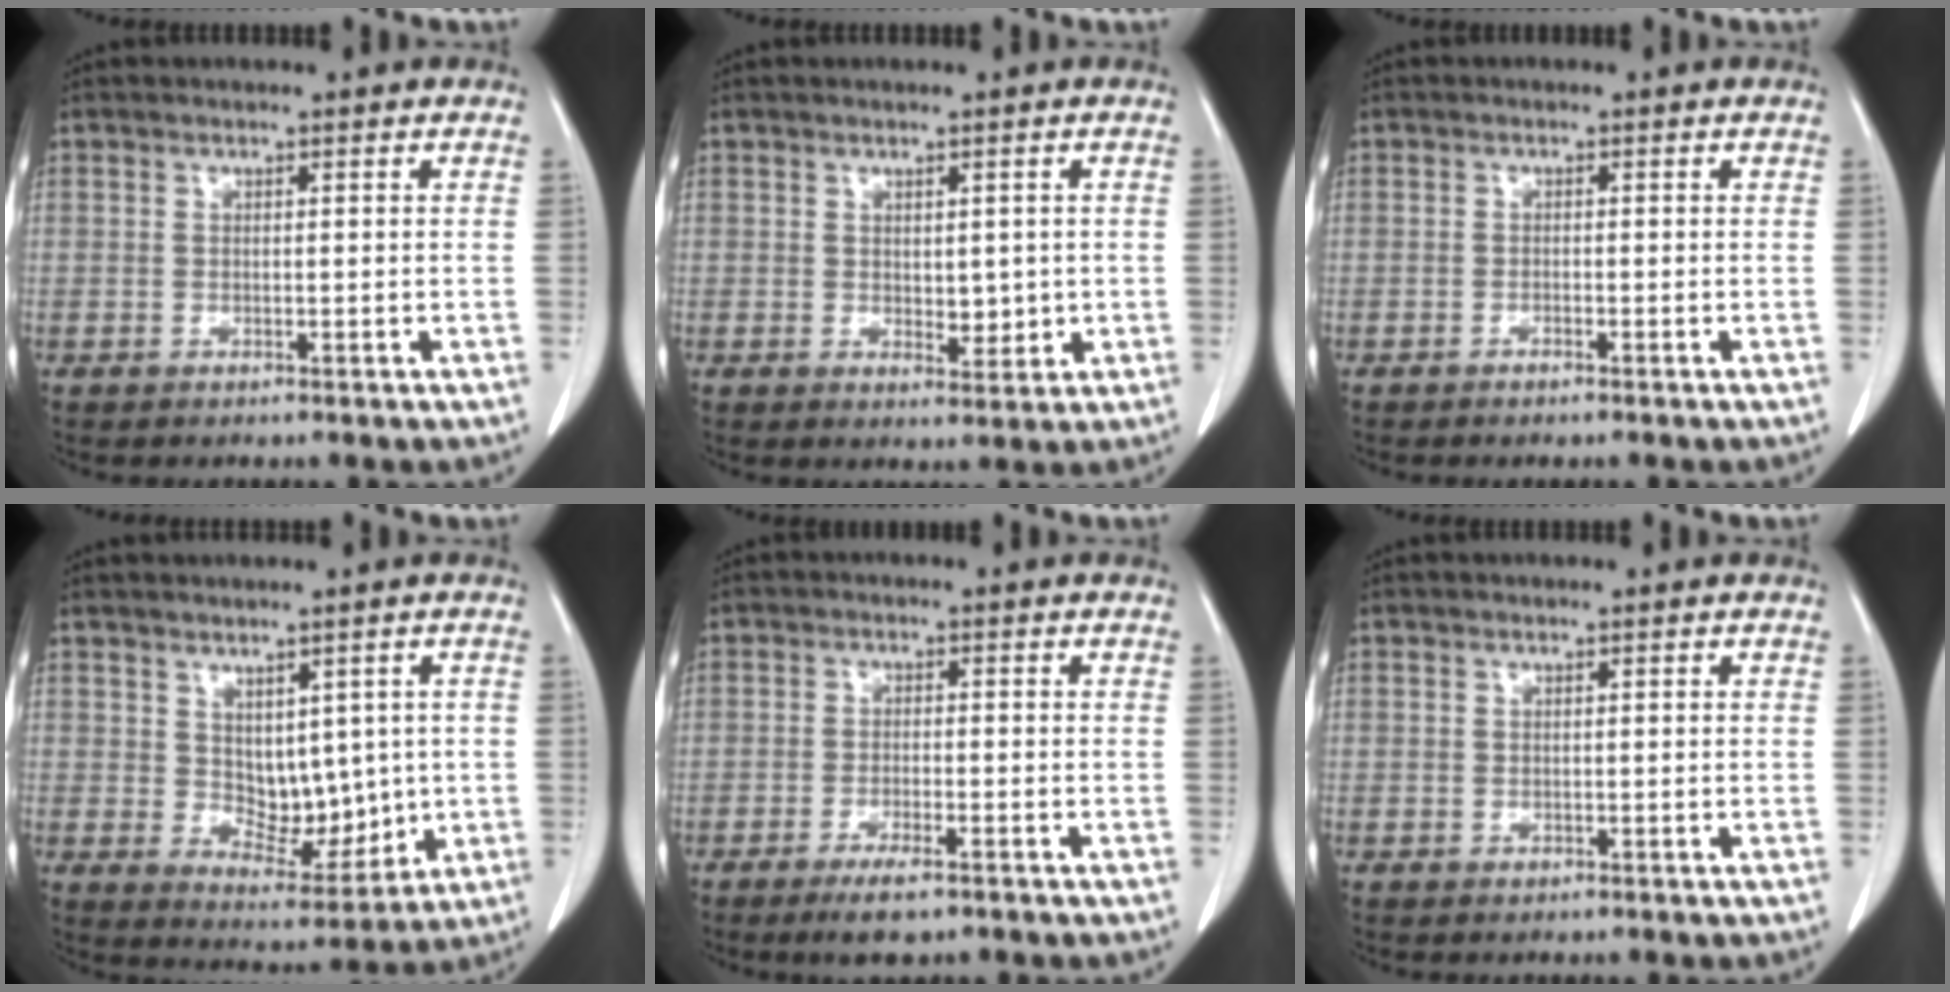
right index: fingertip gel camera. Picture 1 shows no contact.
{"total": 3.0, "force": [0.1, 1.7, 2.5], "torque": [-0.033, -0.005, 0.012]}
{"total": 0.7, "force": [-0.6, 0.1, 0.4], "torque": [-0.008, 0.000, -0.008]}
{"total": 7.7, "force": [0.9, 4.6, 6.0], "torque": [-0.083, -0.003, 0.037]}
{"total": 4.3, "force": [-2.9, 0.9, 3.1], "torque": [-0.059, -0.007, -0.045]}
{"total": 0.0}